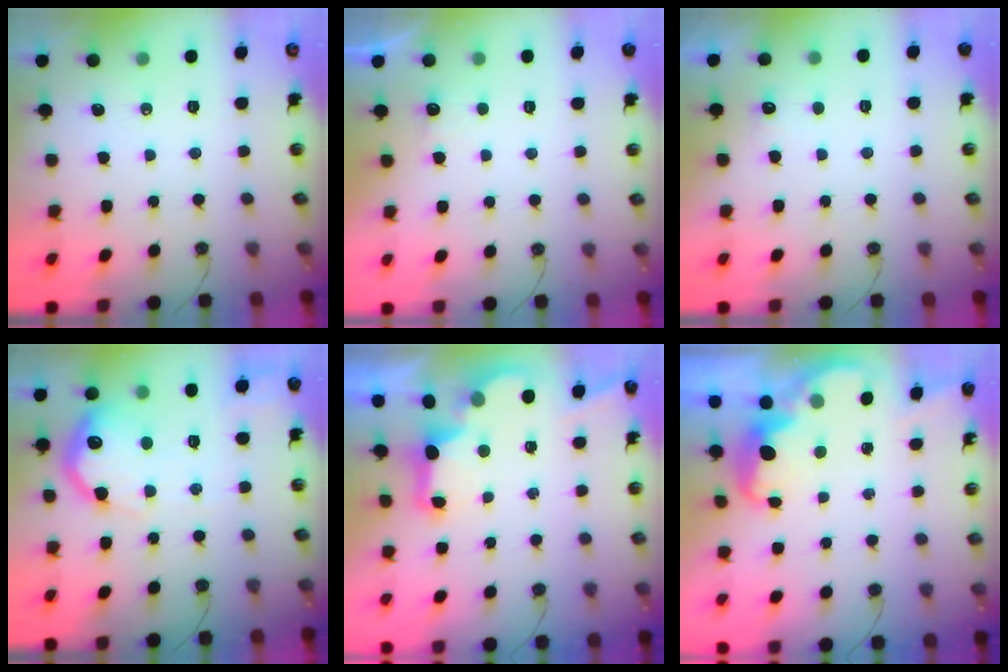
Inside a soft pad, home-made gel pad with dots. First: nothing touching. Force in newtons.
{"total": 1.5, "press": 1.4, "slide": 0.6}
{"total": 3.1, "press": 2.9, "slide": 1.0}
{"total": 18.3, "press": 18.3, "slide": 1.3}
{"total": 2.9, "press": 2.7, "slide": 0.9}
{"total": 2.6, "press": 2.6, "slide": 0.5}